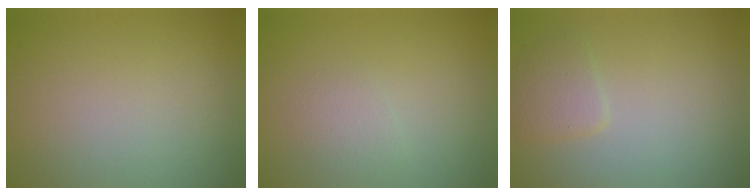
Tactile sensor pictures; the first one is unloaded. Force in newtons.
{"total": 1.3, "press": 1.3, "slide": 0.2}
{"total": 1.6, "press": 1.6, "slide": 0.0}